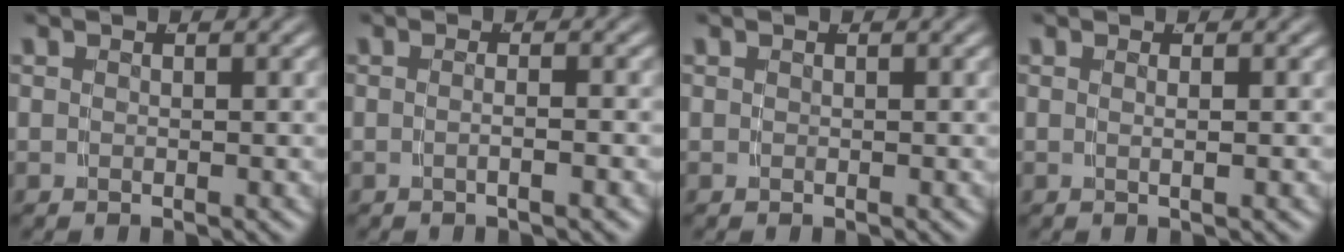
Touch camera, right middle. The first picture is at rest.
{"total": 1.4, "force": [-1.0, -0.5, 0.9], "torque": [-0.017, -0.001, -0.016]}
{"total": 0.0}
{"total": 1.0, "force": [0.0, -0.7, 0.7], "torque": [-0.014, -0.006, 0.002]}